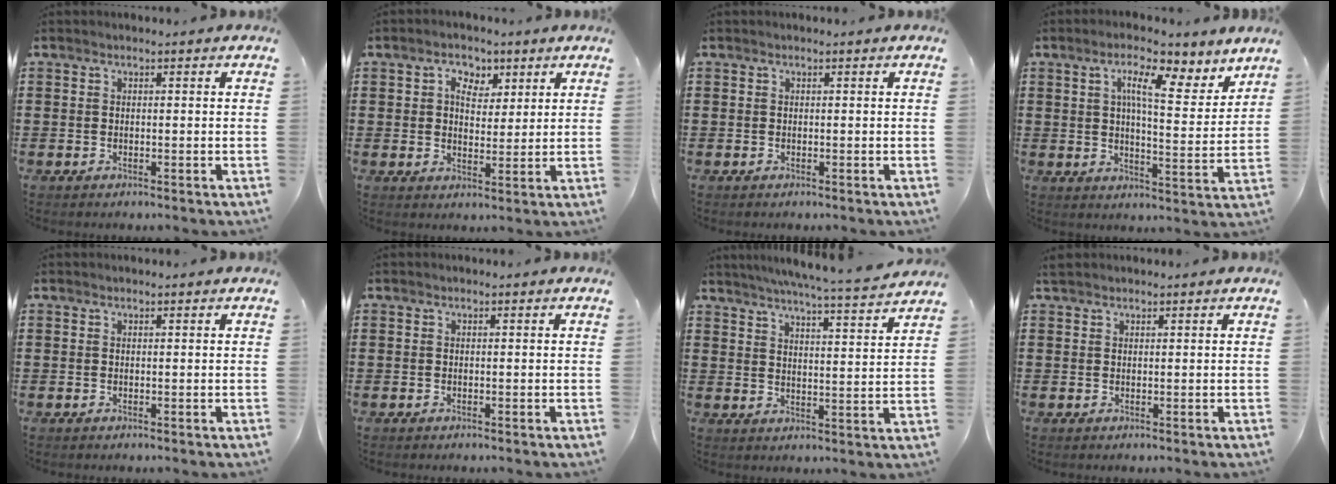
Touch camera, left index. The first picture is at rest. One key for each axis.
{"total": 4.5, "fx": 2.3, "fy": 3.2, "fz": 2.2, "tx": -0.042, "ty": 0.009, "tz": 0.036}
{"total": 0.0}
{"total": 8.9, "fx": 5.7, "fy": 2.2, "fz": 6.4, "tx": -0.110, "ty": -0.025, "tz": 0.092}
{"total": 0.0}
{"total": 0.0}
{"total": 5.2, "fx": 4.8, "fy": -0.9, "fz": 1.7, "tx": -0.054, "ty": -0.038, "tz": 0.079}
{"total": 1.2, "fx": 1.0, "fy": 0.6, "fz": 0.2, "tx": -0.008, "ty": 0.004, "tz": 0.021}